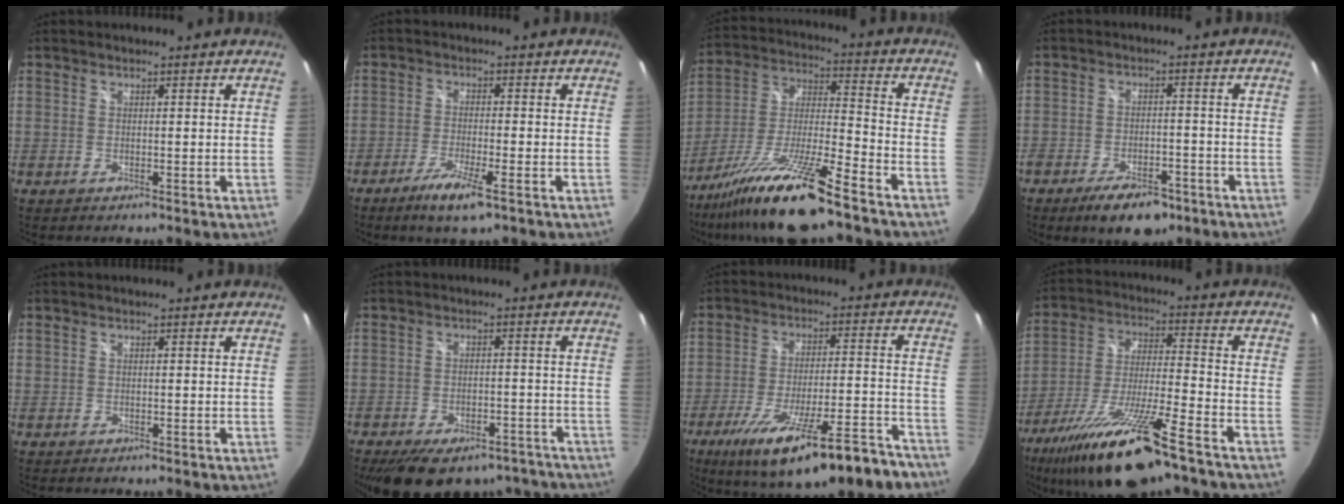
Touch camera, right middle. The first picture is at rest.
{"total": 6.6, "force": [-4.1, 0.8, 5.1], "torque": [-0.116, -0.016, -0.076]}
{"total": 19.0, "force": [-14.0, 1.2, 12.8], "torque": [-0.241, -0.024, -0.252]}
{"total": 10.0, "force": [-7.0, 4.2, 5.7], "torque": [-0.122, -0.009, -0.105]}
{"total": 0.0}
{"total": 18.6, "force": [-14.5, 8.4, 8.0], "torque": [-0.161, 0.007, -0.178]}
{"total": 21.7, "force": [-15.8, 4.3, 14.2], "torque": [-0.240, -0.041, -0.226]}
{"total": 19.9, "force": [-14.3, 2.4, 13.7], "torque": [-0.271, -0.042, -0.250]}